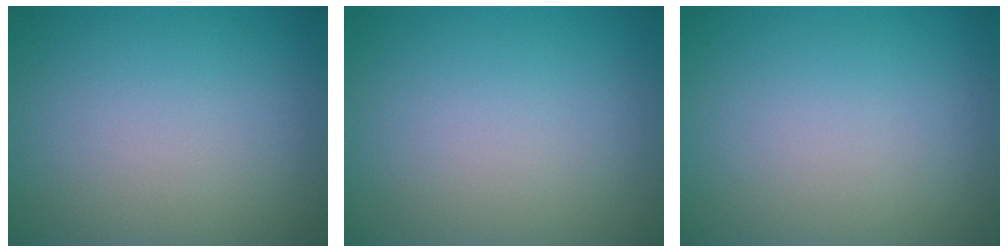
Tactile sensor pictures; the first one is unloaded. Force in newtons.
{"total": 0.0}
{"total": 0.0}